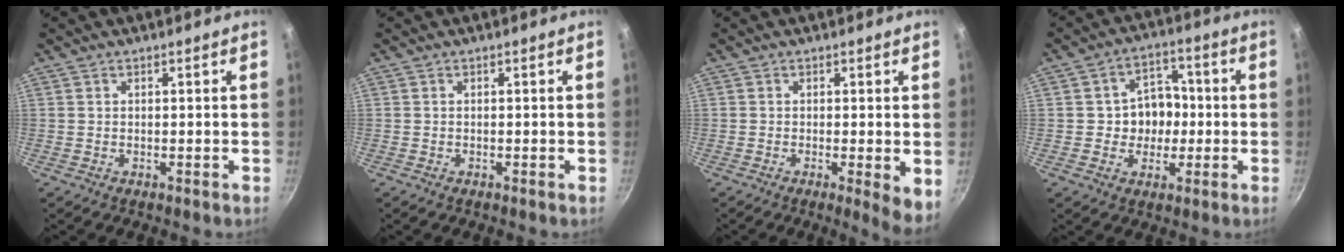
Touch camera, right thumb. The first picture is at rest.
{"total": 0.0}
{"total": 4.7, "force": [-0.6, 1.0, 4.6], "torque": [-0.056, -0.013, -0.007]}
{"total": 8.4, "force": [-0.5, 7.2, 4.3], "torque": [-0.017, 0.013, -0.015]}